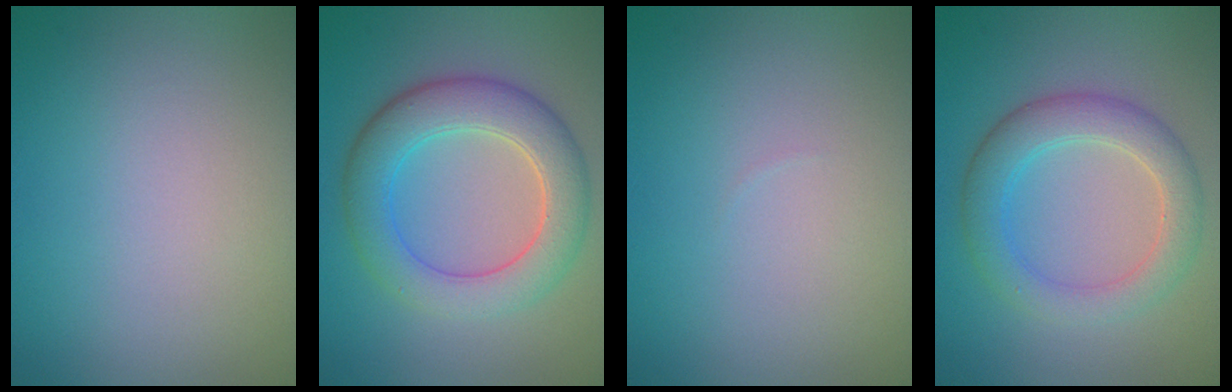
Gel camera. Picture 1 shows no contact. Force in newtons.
{"total": 6.3, "press": 6.2, "slide": 0.6}
{"total": 0.0}
{"total": 4.4, "press": 4.4, "slide": 0.2}